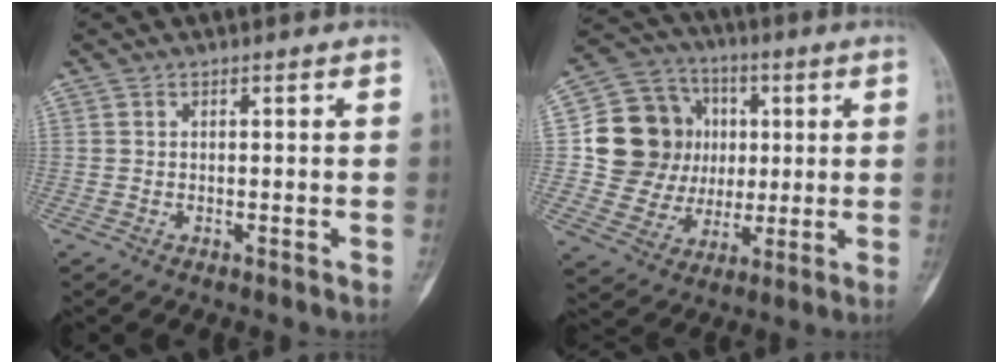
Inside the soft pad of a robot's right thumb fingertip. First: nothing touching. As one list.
[{"total": 16.6, "force": [2.2, 14.9, 7.0], "torque": [-0.084, 0.016, 0.050]}]